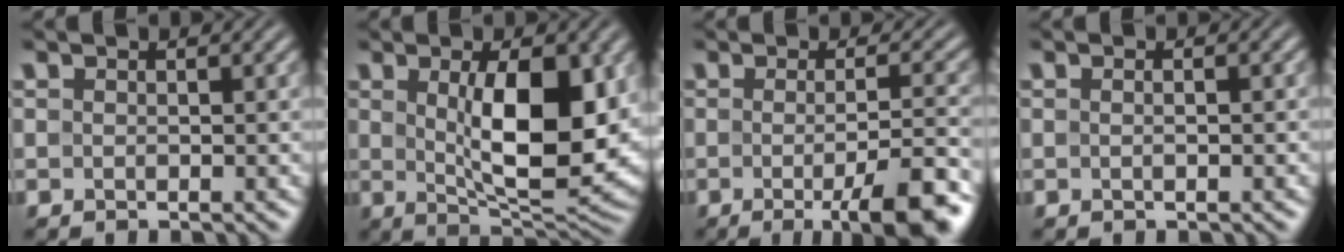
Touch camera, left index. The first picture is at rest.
{"total": 9.9, "force": [1.3, 3.8, 9.1], "torque": [-0.137, -0.011, 0.030]}
{"total": 8.6, "force": [-2.7, 2.1, 7.9], "torque": [-0.095, -0.012, -0.034]}
{"total": 2.3, "force": [0.7, 1.2, 1.8], "torque": [-0.002, 0.012, -0.016]}